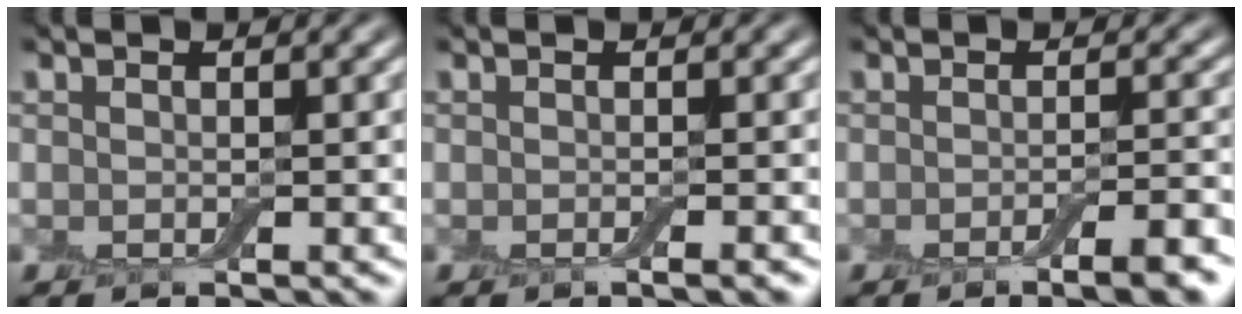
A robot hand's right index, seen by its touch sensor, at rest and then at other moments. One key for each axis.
{"total": 1.0, "fx": -0.5, "fy": 0.1, "fz": 0.9, "tx": -0.010, "ty": -0.001, "tz": -0.008}
{"total": 4.2, "fx": -2.0, "fy": 1.0, "fz": 3.5, "tx": -0.042, "ty": 0.000, "tz": -0.029}